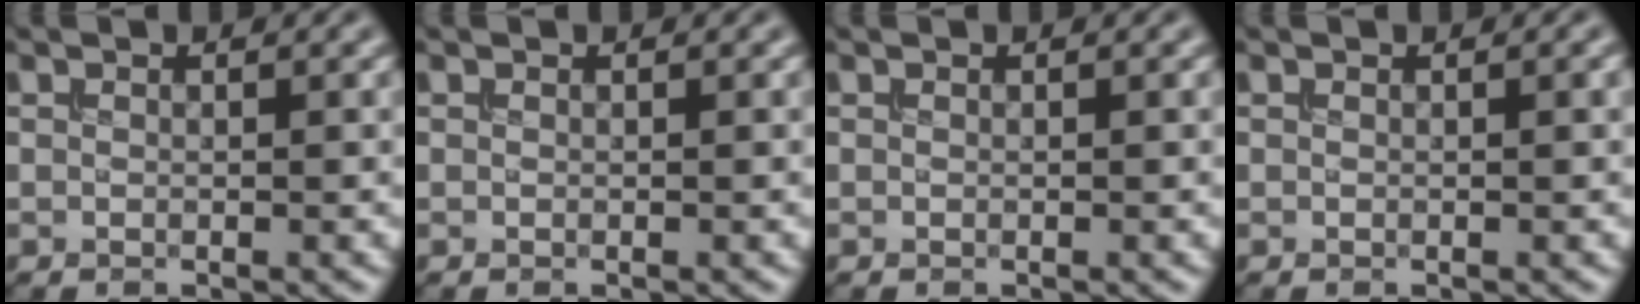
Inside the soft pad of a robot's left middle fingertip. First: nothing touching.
{"total": 0.0}
{"total": 0.0}
{"total": 0.7, "force": [0.2, 0.2, 0.7], "torque": [-0.008, 0.005, 0.002]}